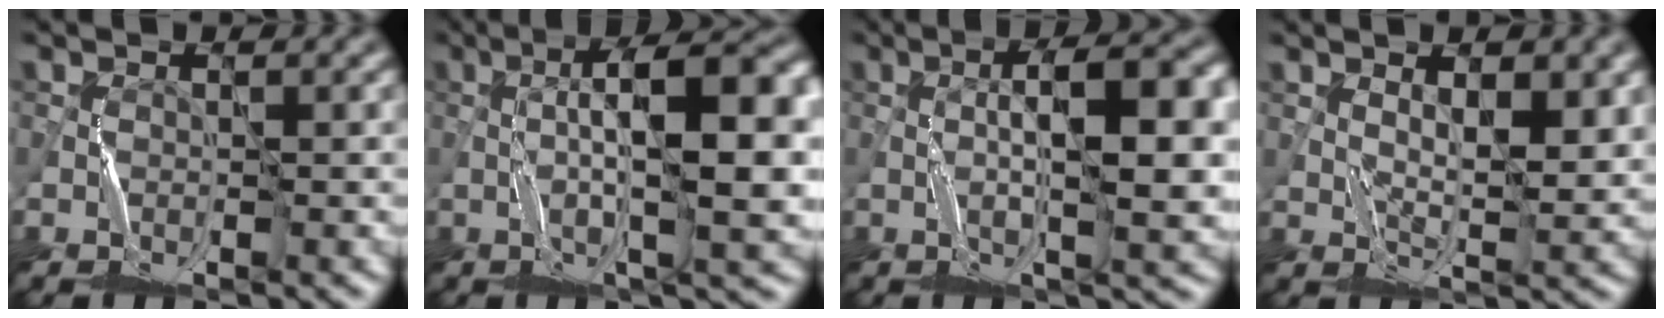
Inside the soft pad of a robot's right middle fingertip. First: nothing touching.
{"total": 12.2, "force": [0.3, 3.0, 11.8], "torque": [-0.176, 0.020, 0.008]}
{"total": 9.6, "force": [0.3, 2.5, 9.3], "torque": [-0.125, 0.011, 0.005]}
{"total": 3.6, "force": [2.0, 0.8, 2.9], "torque": [-0.043, -0.006, 0.042]}